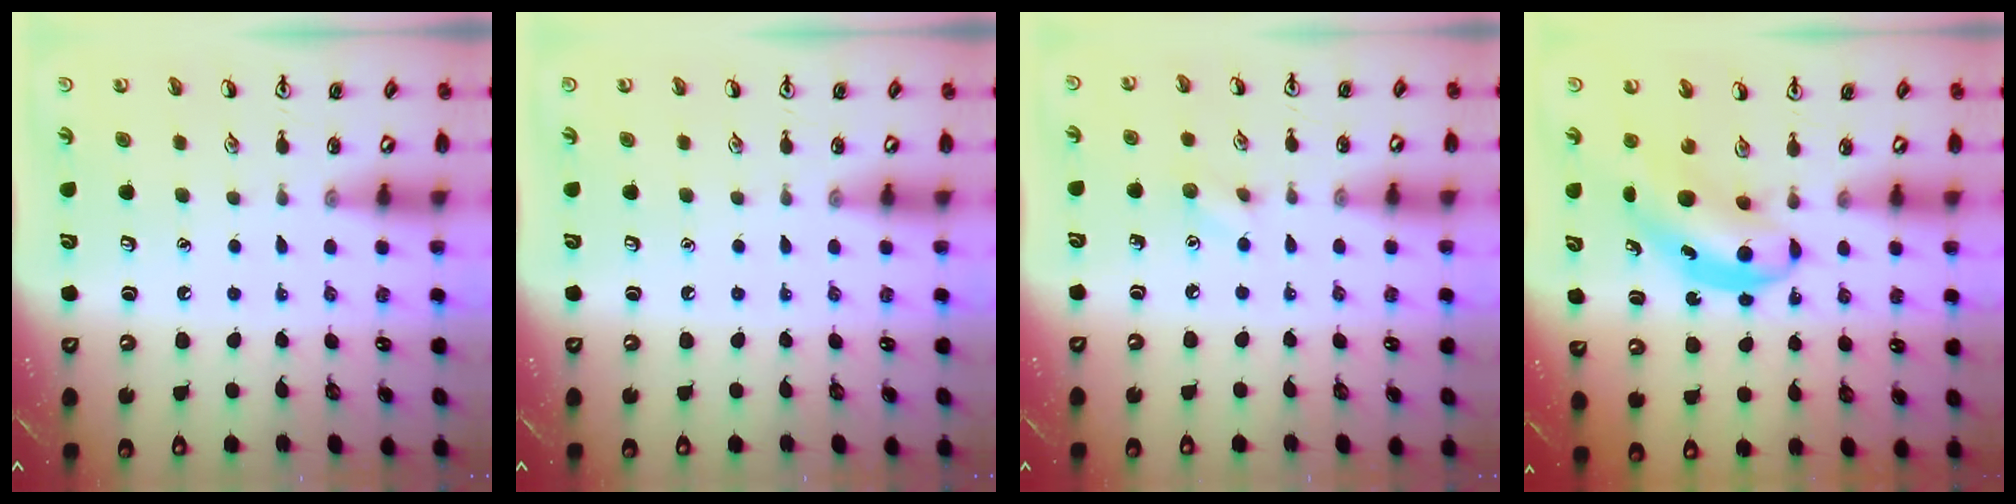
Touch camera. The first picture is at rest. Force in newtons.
{"total": 0.0}
{"total": 5.5, "press": 5.4, "slide": 1.3}
{"total": 6.6, "press": 6.5, "slide": 0.8}